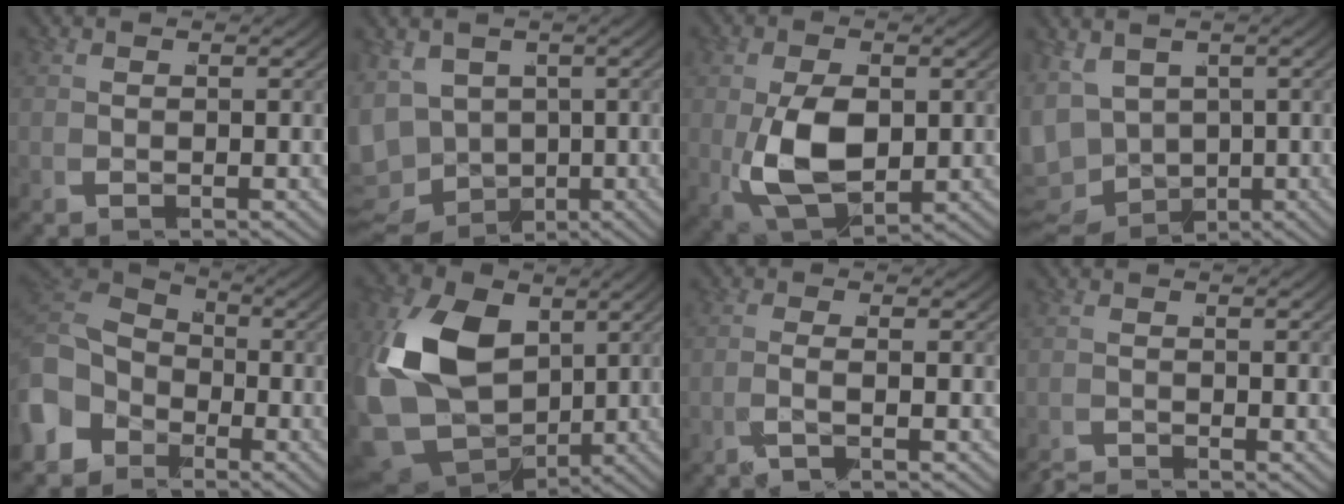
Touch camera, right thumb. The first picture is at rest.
{"total": 10.7, "force": [-2.8, 9.2, 4.8], "torque": [-0.132, -0.061, -0.035]}
{"total": 8.5, "force": [-1.0, 5.4, 6.5], "torque": [-0.165, -0.038, 0.003]}
{"total": 9.1, "force": [-1.8, 7.7, 4.6], "torque": [-0.121, -0.046, -0.019]}
{"total": 6.9, "force": [0.4, 5.6, 4.1], "torque": [-0.100, -0.013, 0.008]}
{"total": 14.4, "force": [0.0, 10.4, 9.9], "torque": [-0.260, -0.058, 0.020]}
{"total": 1.3, "force": [-0.8, 0.1, 1.0], "torque": [-0.031, 0.004, -0.026]}
{"total": 1.7, "force": [-1.7, -0.1, 0.3], "torque": [0.007, -0.001, -0.038]}